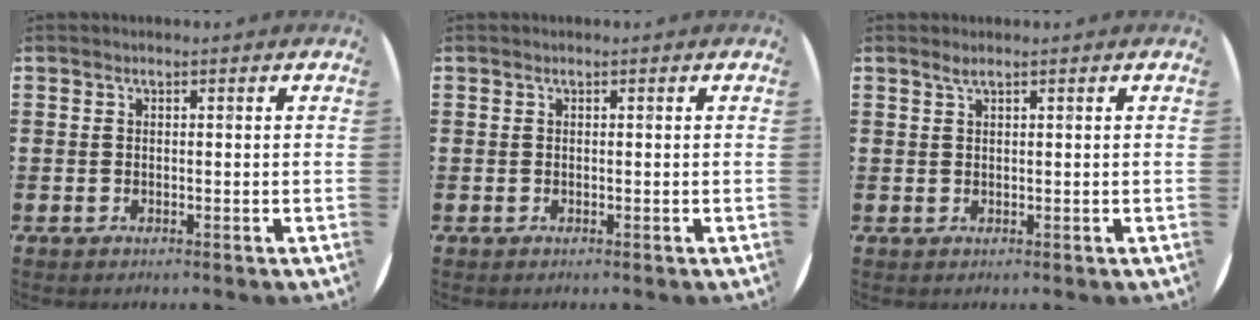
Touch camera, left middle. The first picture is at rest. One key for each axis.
{"total": 0.0}
{"total": 1.0, "fx": 0.7, "fy": 0.0, "fz": 0.7, "tx": -0.014, "ty": 0.001, "tz": 0.012}